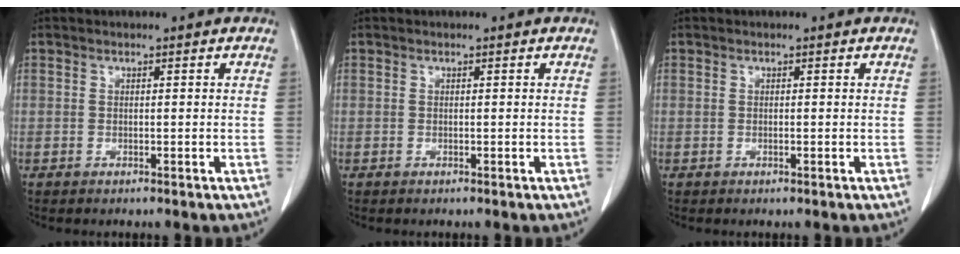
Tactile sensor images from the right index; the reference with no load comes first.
{"total": 0.0}
{"total": 0.0}